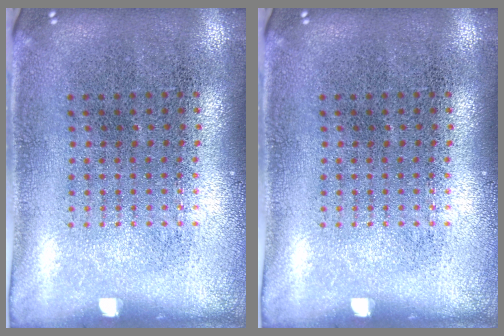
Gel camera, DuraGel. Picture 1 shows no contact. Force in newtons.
{"total": 0.0}